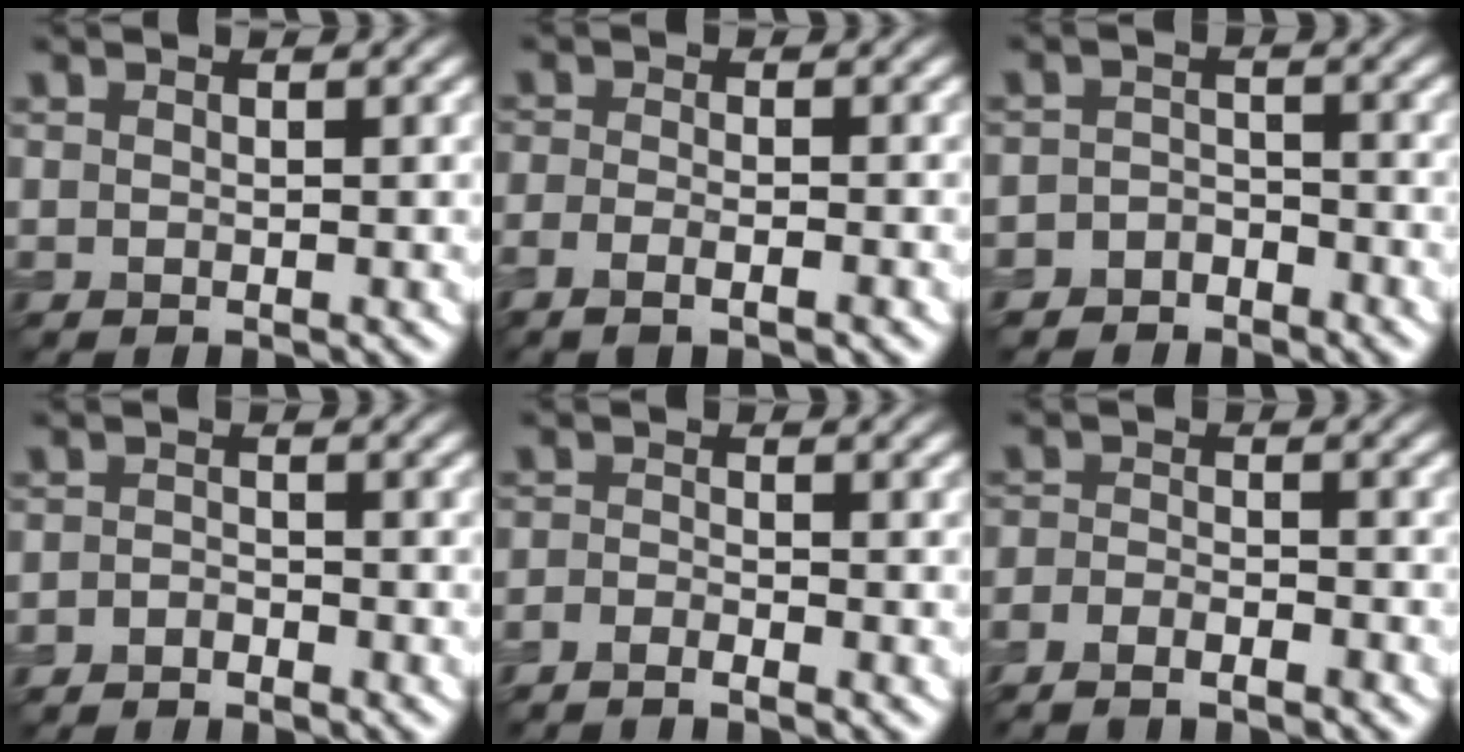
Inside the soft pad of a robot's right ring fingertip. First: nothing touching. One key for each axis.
{"total": 3.0, "fx": -2.1, "fy": 0.8, "fz": 2.0, "tx": -0.035, "ty": 0.000, "tz": -0.035}
{"total": 2.8, "fx": -2.4, "fy": 1.5, "fz": -0.5, "tx": 0.027, "ty": 0.005, "tz": -0.041}
{"total": 1.2, "fx": -1.2, "fy": 0.4, "fz": -0.1, "tx": 0.004, "ty": 0.002, "tz": -0.028}
{"total": 2.2, "fx": -2.1, "fy": 0.0, "fz": 0.4, "tx": -0.015, "ty": -0.003, "tz": -0.046}
{"total": 3.2, "fx": -2.9, "fy": 0.7, "fz": 1.1, "tx": -0.022, "ty": -0.003, "tz": -0.058}